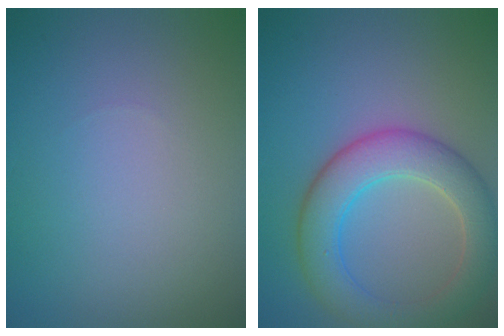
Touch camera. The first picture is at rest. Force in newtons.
{"total": 6.3, "press": 6.2, "slide": 0.6}